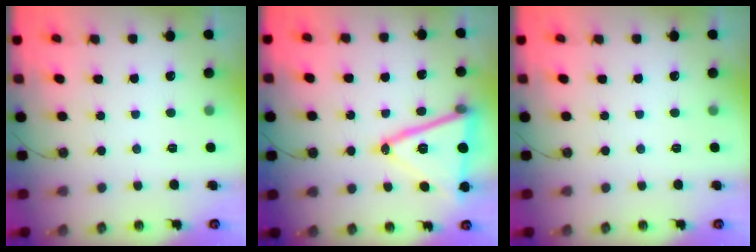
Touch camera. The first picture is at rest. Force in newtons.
{"total": 18.6, "press": 18.3, "slide": 3.4}
{"total": 0.0}